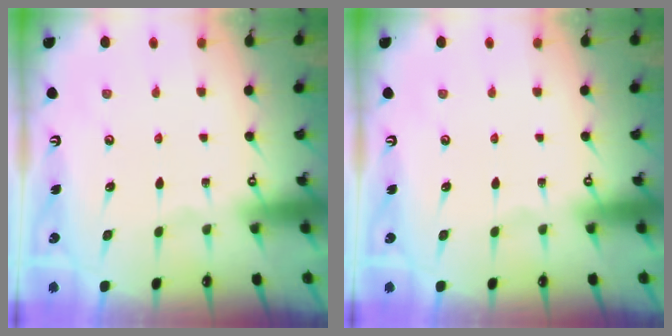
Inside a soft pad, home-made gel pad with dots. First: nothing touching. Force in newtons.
{"total": 0.0}